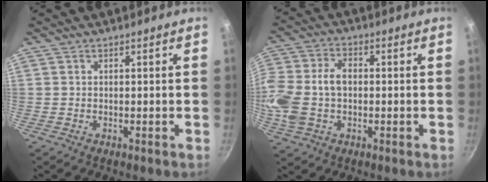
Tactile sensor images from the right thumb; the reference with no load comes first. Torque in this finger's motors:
{"motor_torque": [1.46, 2.78, 1.66, -0.30, 0.22]}